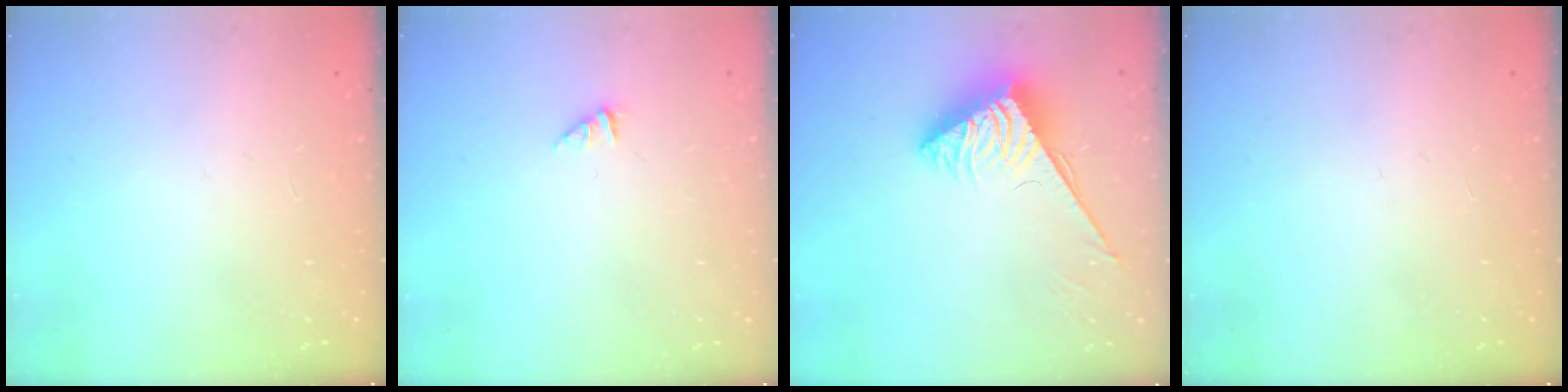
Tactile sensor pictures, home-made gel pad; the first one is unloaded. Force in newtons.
{"total": 0.0}
{"total": 3.8, "press": 3.8, "slide": 0.4}
{"total": 0.0}